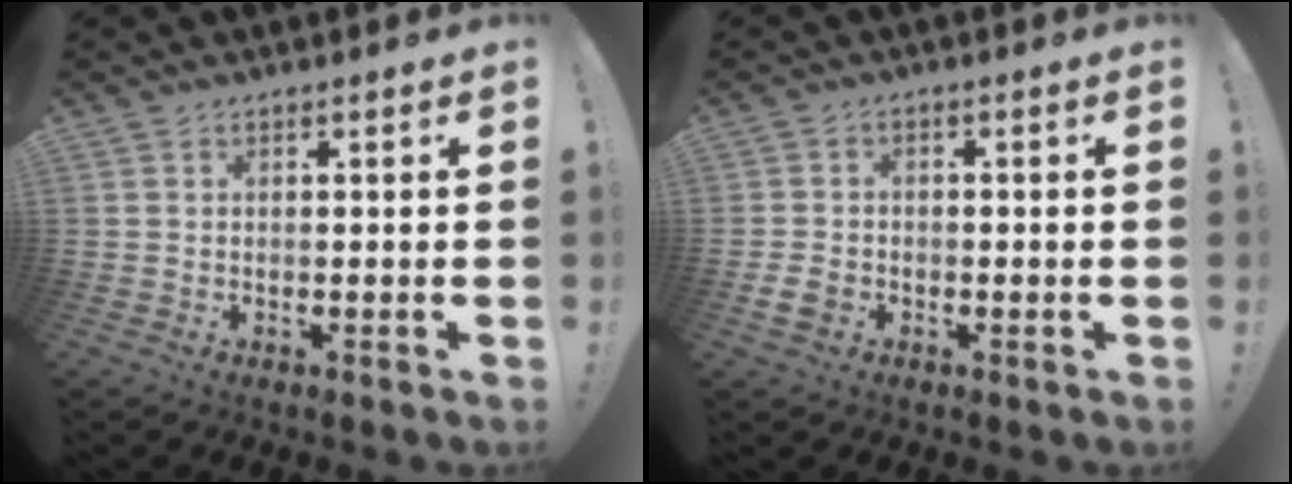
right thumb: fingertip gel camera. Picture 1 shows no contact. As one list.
[{"total": 4.8, "force": [-2.0, 3.2, 3.0], "torque": [-0.064, 0.007, -0.036]}]